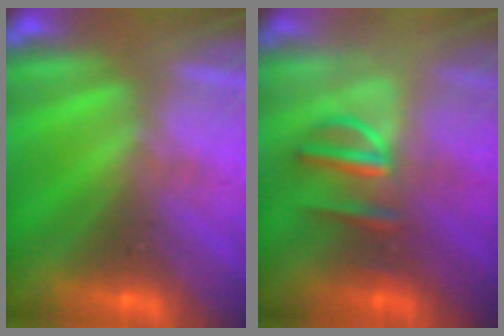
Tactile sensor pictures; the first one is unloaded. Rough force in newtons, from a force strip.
{"total": 2.8}